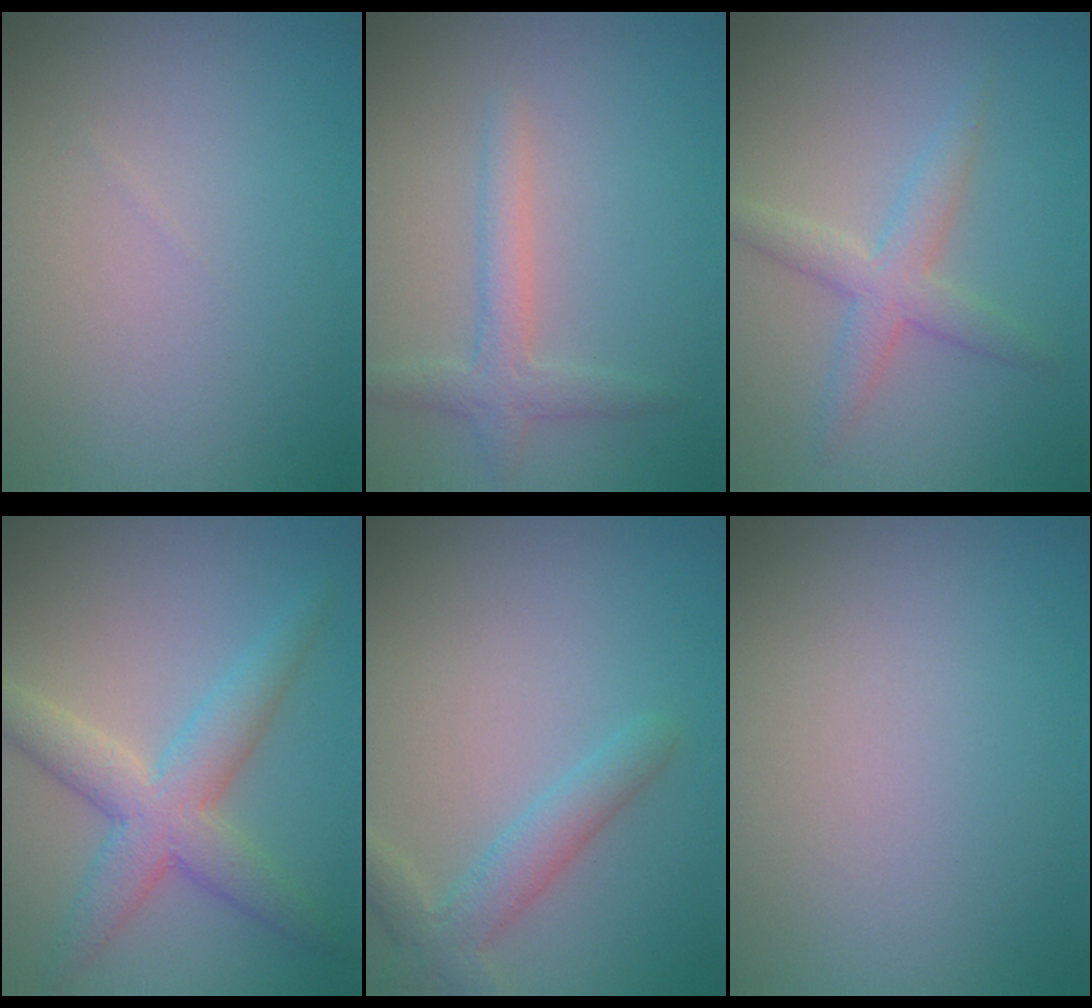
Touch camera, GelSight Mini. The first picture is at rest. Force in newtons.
{"total": 2.4, "press": 2.4, "slide": 0.1}
{"total": 2.9, "press": 2.9, "slide": 0.0}
{"total": 5.2, "press": 5.2, "slide": 0.2}
{"total": 3.0, "press": 3.0, "slide": 0.2}
{"total": 0.0}